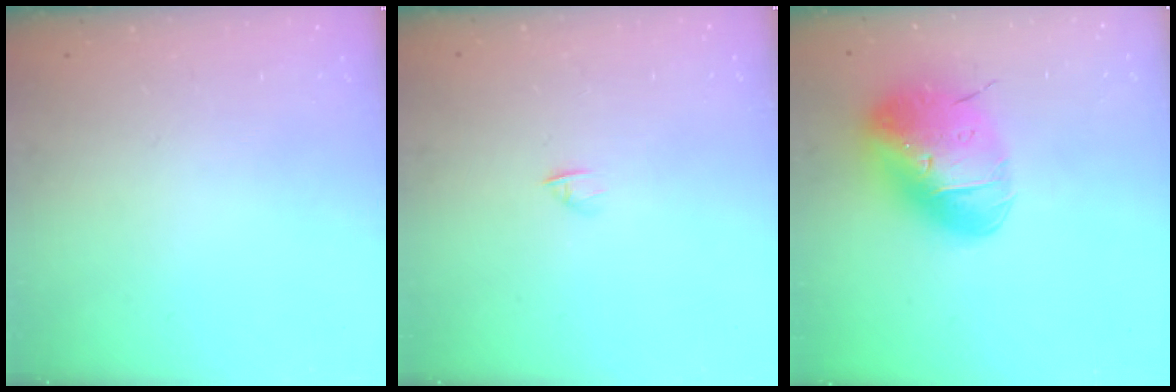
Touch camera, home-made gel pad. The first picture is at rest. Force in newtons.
{"total": 1.6, "press": 1.5, "slide": 0.4}
{"total": 20.4, "press": 20.2, "slide": 3.2}